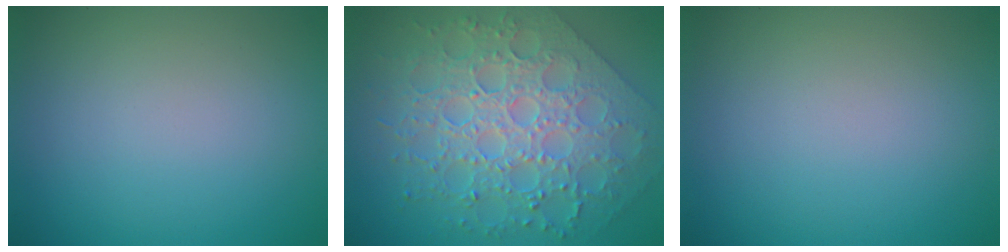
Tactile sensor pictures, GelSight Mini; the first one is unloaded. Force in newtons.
{"total": 7.7, "press": 6.3, "slide": 4.3}
{"total": 0.0}